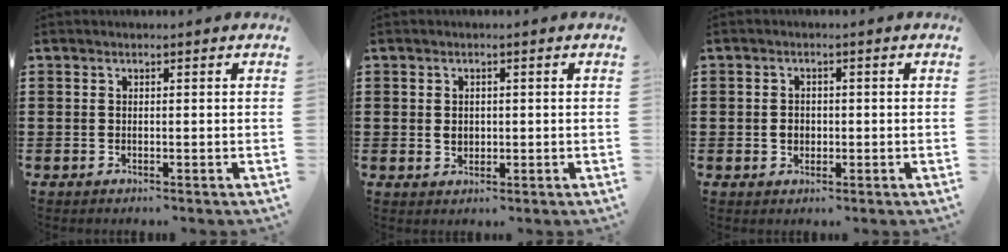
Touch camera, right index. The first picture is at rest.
{"total": 1.7, "force": [0.2, 1.4, 1.0], "torque": [-0.022, 0.008, 0.002]}
{"total": 1.9, "force": [-0.2, 1.6, 1.0], "torque": [-0.022, 0.007, -0.006]}